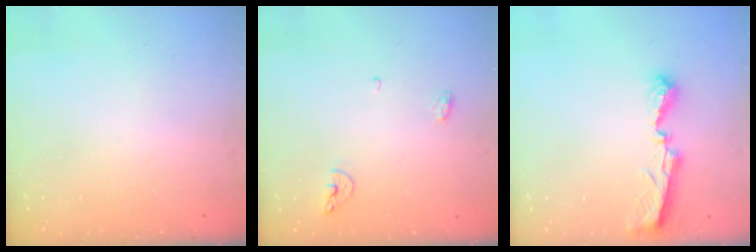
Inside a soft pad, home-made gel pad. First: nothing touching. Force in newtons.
{"total": 6.2, "press": 6.1, "slide": 1.1}
{"total": 8.0, "press": 8.0, "slide": 0.4}